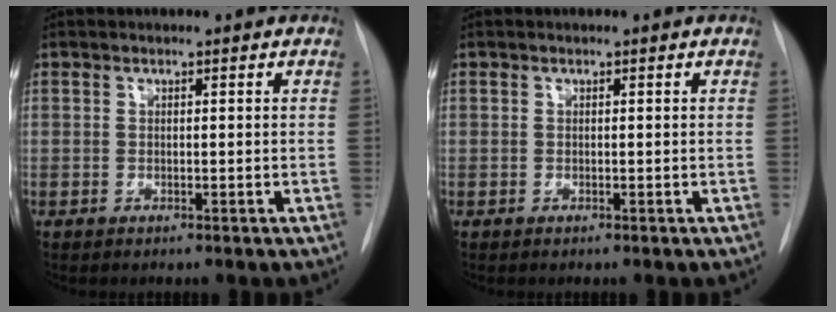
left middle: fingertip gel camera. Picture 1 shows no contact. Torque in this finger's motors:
{"motor_torque": [0.00, 0.00, 0.00, 0.01]}